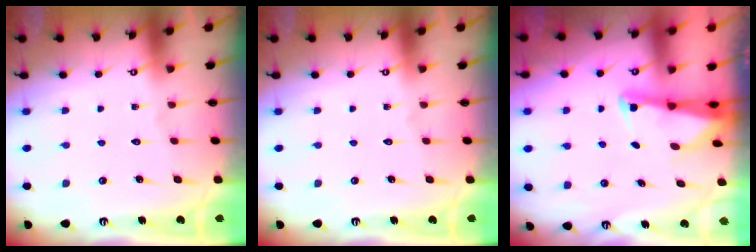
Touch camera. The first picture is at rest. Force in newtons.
{"total": 0.0}
{"total": 2.4, "press": 2.4, "slide": 0.3}